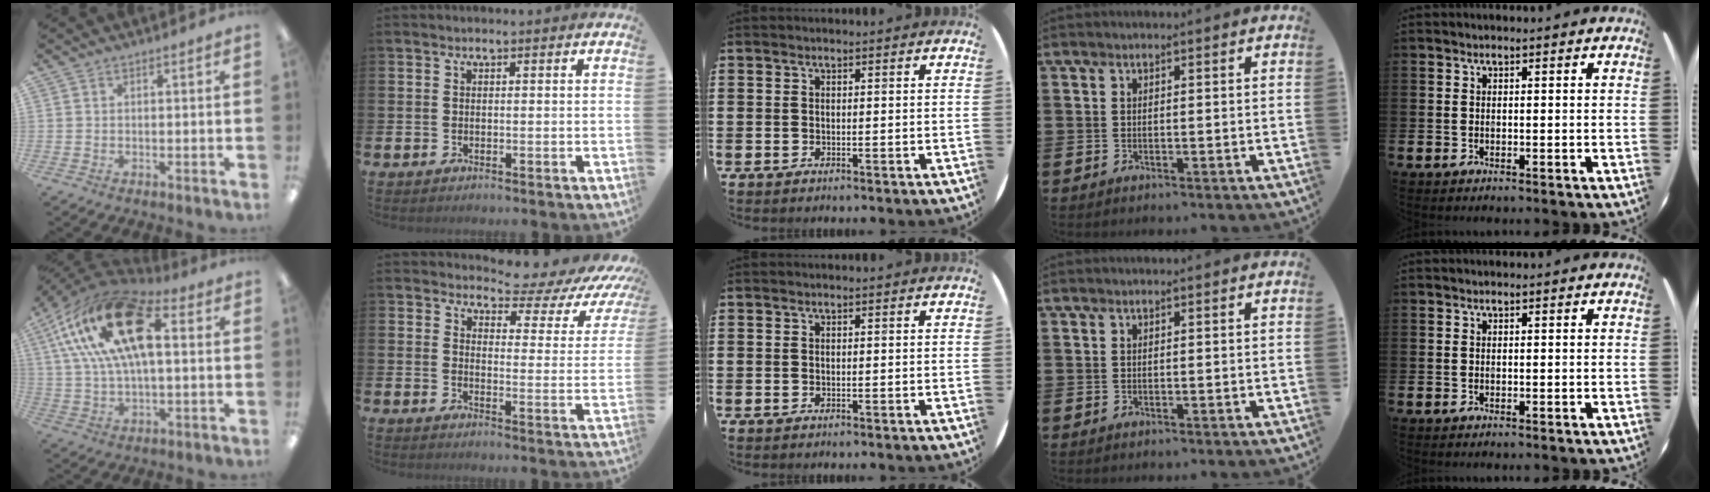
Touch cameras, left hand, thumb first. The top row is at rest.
{"thumb": {"total": 23.5, "force": [8.0, 11.1, 19.1], "torque": [-0.369, -0.006, 0.130]}, "index": {"total": 4.9, "force": [4.2, 2.0, 1.6], "torque": [-0.031, -0.043, 0.061]}}